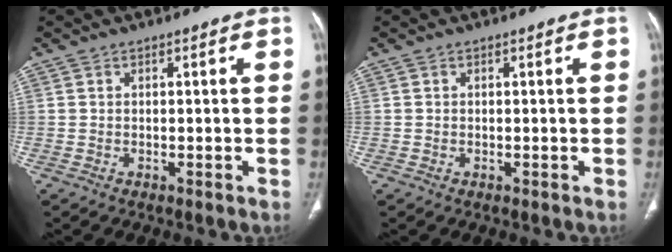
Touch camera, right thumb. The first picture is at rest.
{"total": 0.0}